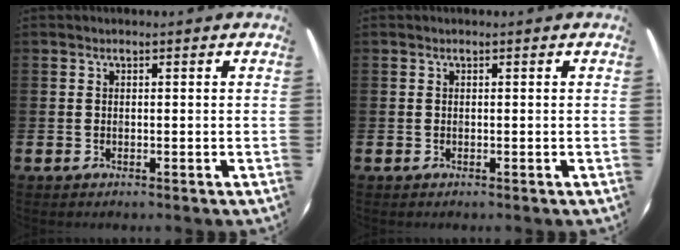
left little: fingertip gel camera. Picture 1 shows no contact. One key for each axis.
{"total": 0.0}